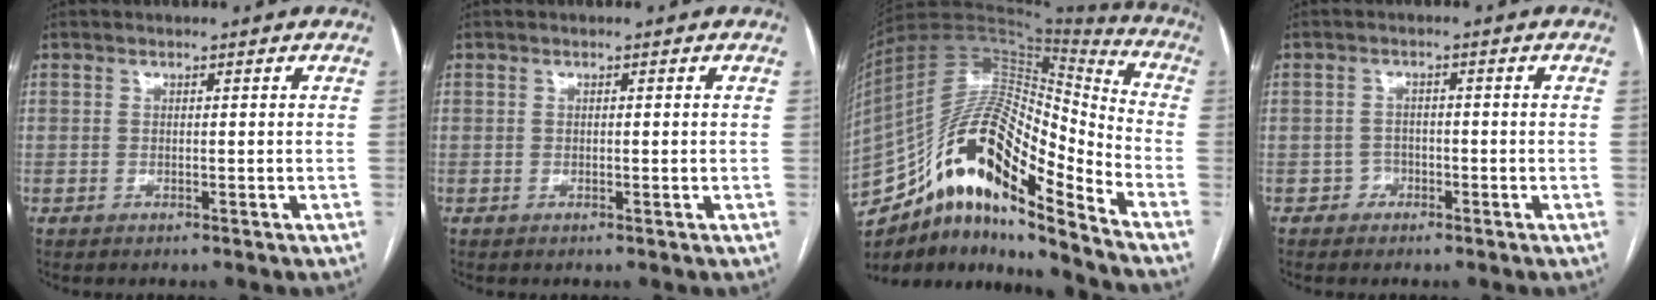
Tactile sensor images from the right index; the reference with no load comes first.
{"total": 0.0}
{"total": 22.5, "force": [-13.2, 5.4, 17.5], "torque": [-0.331, 0.024, -0.225]}
{"total": 1.7, "force": [-1.0, 1.4, -0.1], "torque": [0.007, 0.008, -0.020]}